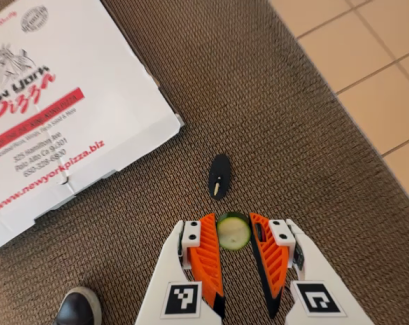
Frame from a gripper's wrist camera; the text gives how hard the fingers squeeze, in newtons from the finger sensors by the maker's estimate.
{"total": 7.0, "left": 7.1, "right": 6.9}